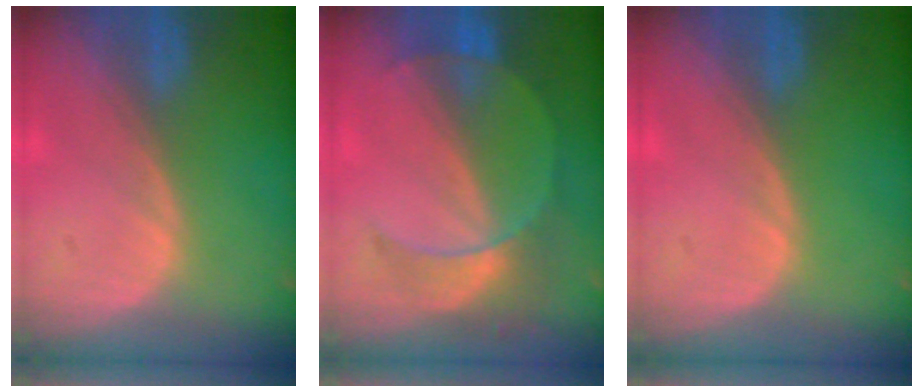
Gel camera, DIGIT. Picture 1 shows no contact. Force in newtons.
{"total": 7.6, "press": 6.7, "slide": 3.6}
{"total": 0.0}